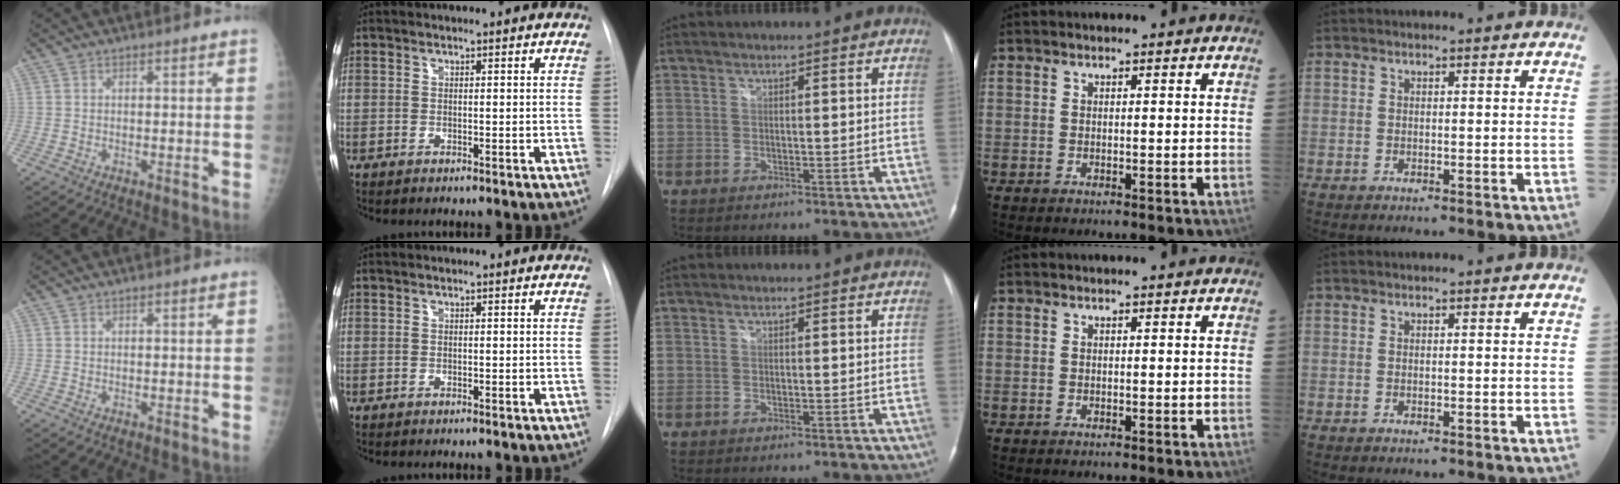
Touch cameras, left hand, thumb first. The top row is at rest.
{}